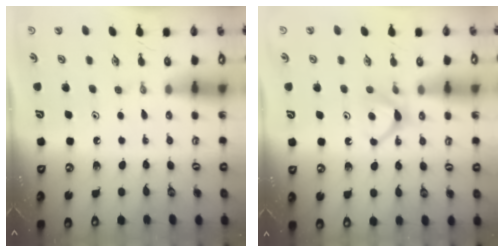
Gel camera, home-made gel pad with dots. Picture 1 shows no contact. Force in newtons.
{"total": 4.6, "press": 4.5, "slide": 0.6}